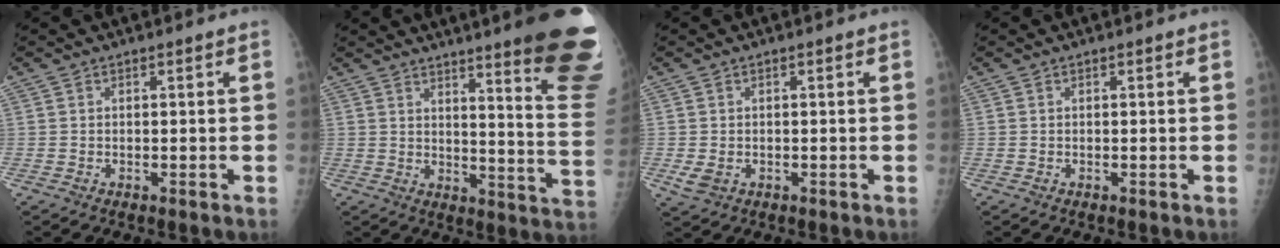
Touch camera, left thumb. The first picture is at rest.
{"total": 22.7, "force": [16.0, 2.2, 15.9], "torque": [-0.166, -0.120, 0.194]}
{"total": 2.6, "force": [-0.5, 2.0, 1.6], "torque": [-0.032, -0.005, -0.002]}
{"total": 0.0}